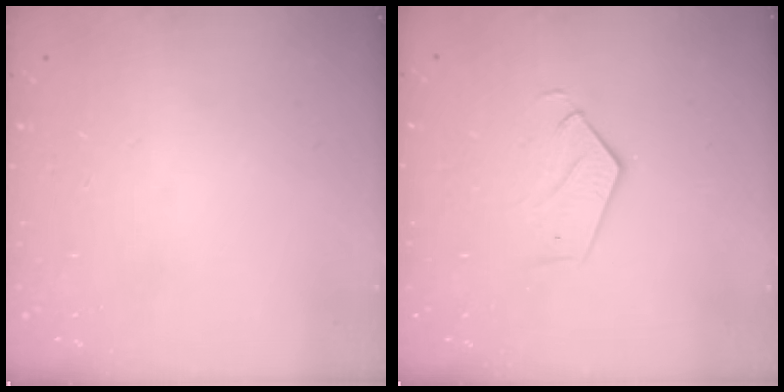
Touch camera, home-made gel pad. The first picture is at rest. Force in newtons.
{"total": 2.9, "press": 2.9, "slide": 0.2}